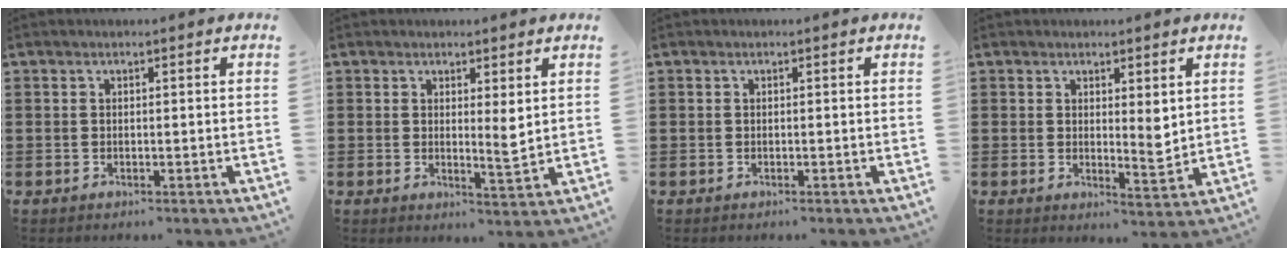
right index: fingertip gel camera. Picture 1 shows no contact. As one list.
[{"total": 3.3, "force": [1.6, 0.6, 2.8], "torque": [-0.041, -0.010, 0.025]}, {"total": 0.0}, {"total": 3.7, "force": [2.4, 1.4, 2.5], "torque": [-0.030, -0.012, 0.038]}]